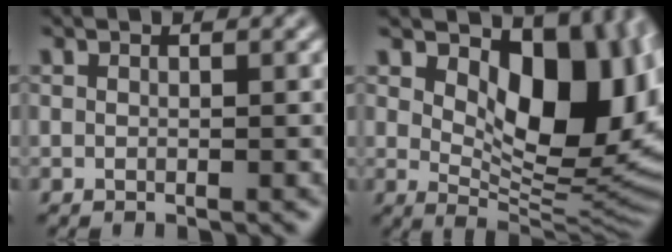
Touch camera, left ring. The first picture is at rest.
{"total": 13.1, "force": [4.0, 6.8, 10.4], "torque": [-0.132, -0.011, 0.075]}